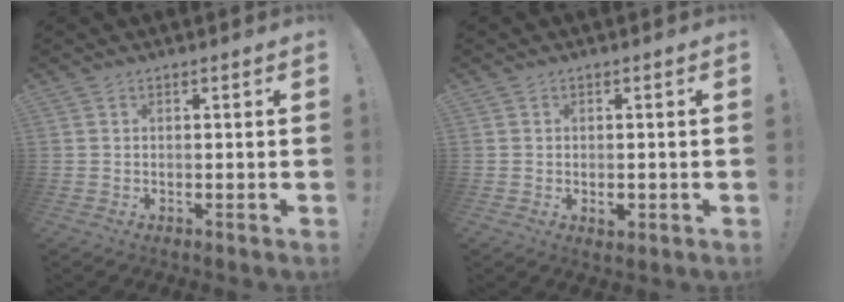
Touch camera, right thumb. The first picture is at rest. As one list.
[{"total": 2.2, "force": [-0.5, 1.4, 1.6], "torque": [-0.019, 0.003, -0.008]}]